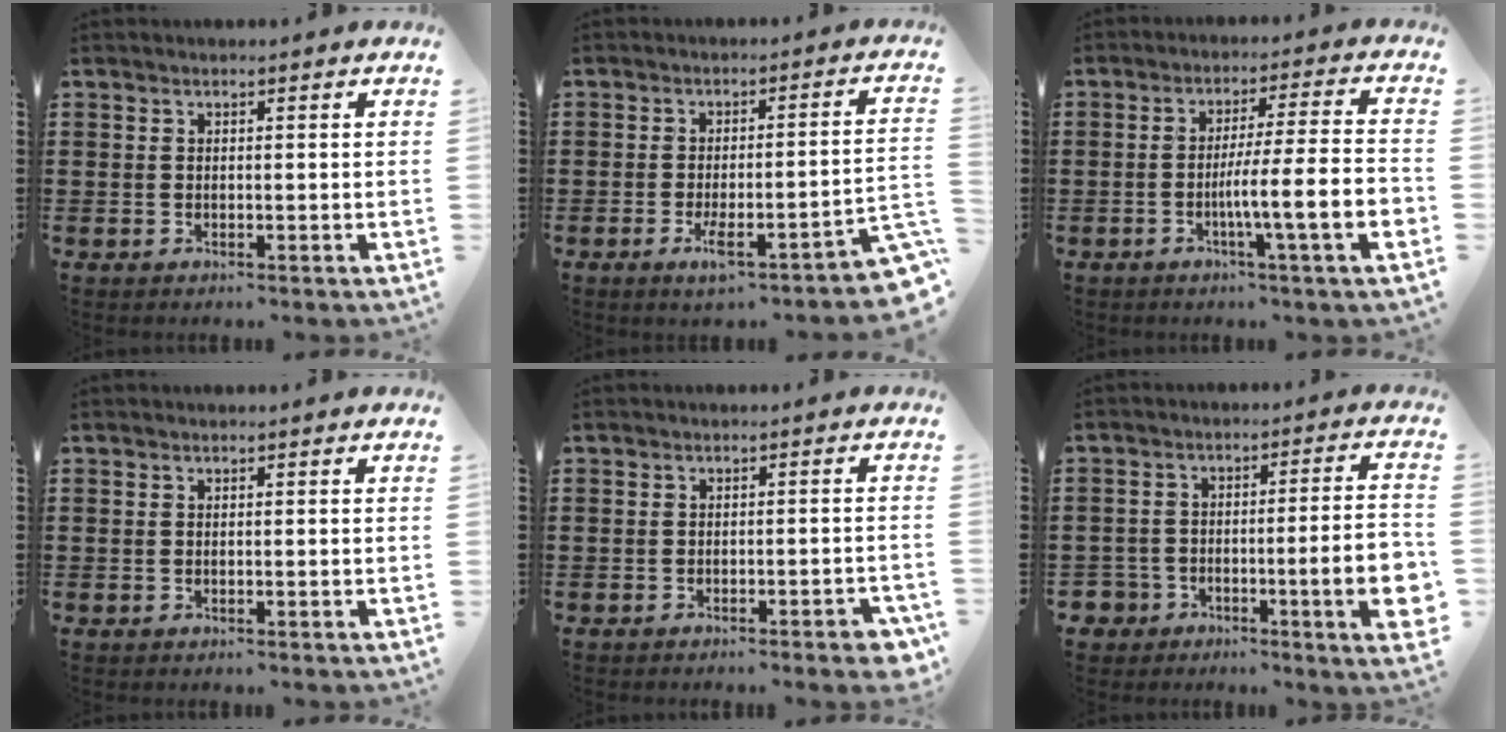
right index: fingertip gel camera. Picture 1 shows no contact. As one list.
[{"total": 5.9, "force": [-3.1, 0.6, 5.0], "torque": [-0.083, -0.025, -0.059]}, {"total": 8.7, "force": [-3.2, -0.2, 8.1], "torque": [-0.128, -0.013, -0.062]}, {"total": 0.0}, {"total": 2.1, "force": [-1.6, 0.2, 1.3], "torque": [-0.022, 0.000, -0.030]}, {"total": 9.4, "force": [-3.9, 3.0, 8.1], "torque": [-0.136, -0.003, -0.069]}]